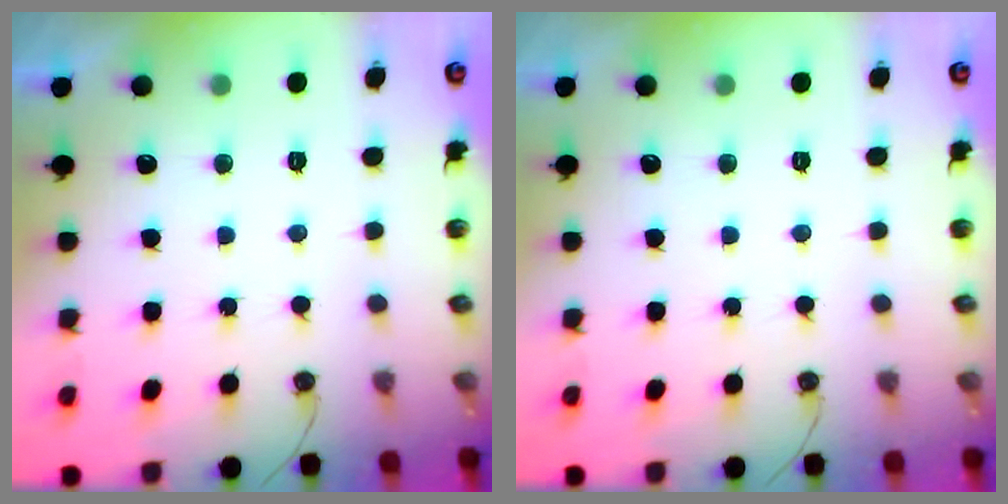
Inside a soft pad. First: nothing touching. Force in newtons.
{"total": 0.0}